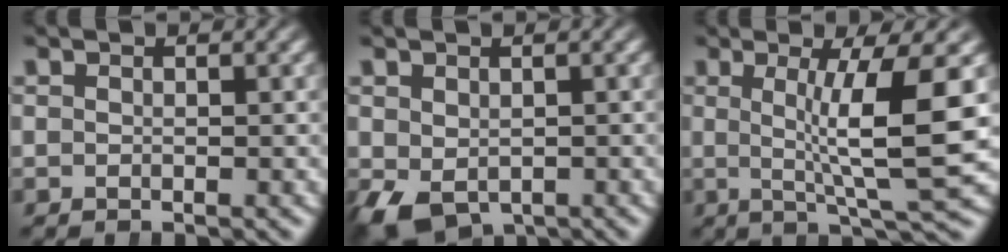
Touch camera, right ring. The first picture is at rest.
{"total": 5.3, "force": [-3.4, 3.2, 2.6], "torque": [-0.057, -0.041, -0.028]}
{"total": 7.5, "force": [1.5, 0.3, 7.3], "torque": [-0.101, -0.002, 0.032]}